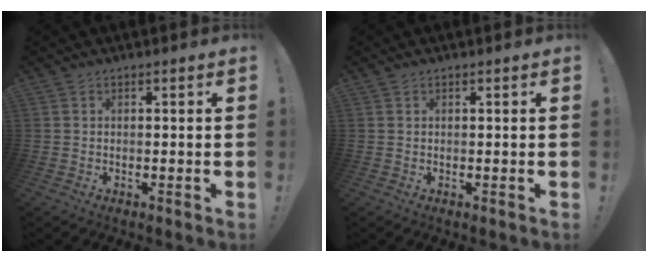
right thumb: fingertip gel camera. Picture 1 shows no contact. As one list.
[{"total": 0.0}]